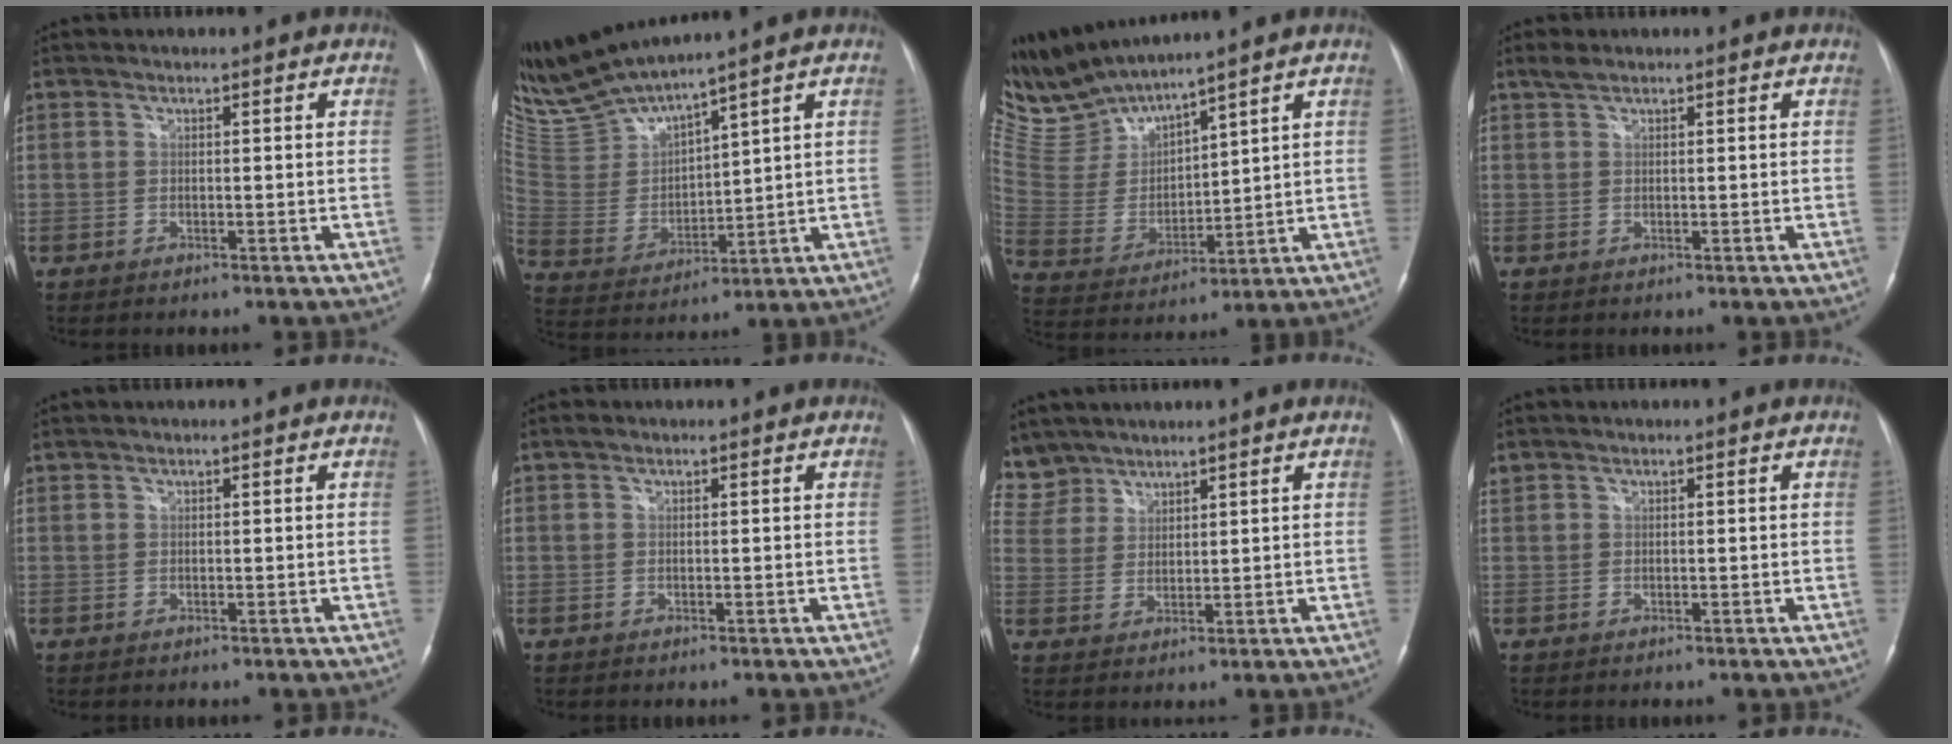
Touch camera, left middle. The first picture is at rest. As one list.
[{"total": 11.4, "force": [10.6, -0.3, 4.1], "torque": [-0.101, -0.005, 0.226]}, {"total": 10.1, "force": [10.0, -0.2, 1.7], "torque": [-0.069, -0.001, 0.227]}, {"total": 1.4, "force": [1.2, 0.3, 0.7], "torque": [-0.021, 0.010, 0.028]}, {"total": 0.0}, {"total": 0.5, "force": [0.4, 0.2, 0.2], "torque": [-0.006, 0.010, 0.007]}, {"total": 6.8, "force": [6.0, 3.2, -0.2], "torque": [0.001, 0.010, 0.129]}, {"total": 0.7, "force": [0.6, 0.3, 0.0], "torque": [-0.005, 0.016, 0.014]}]